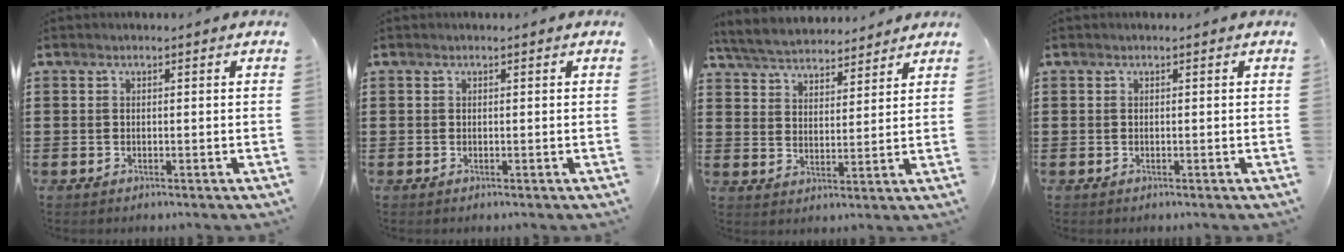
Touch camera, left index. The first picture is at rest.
{"total": 0.0}
{"total": 5.2, "force": [5.1, 0.9, 0.6], "torque": [-0.036, -0.023, 0.091]}
{"total": 0.0}